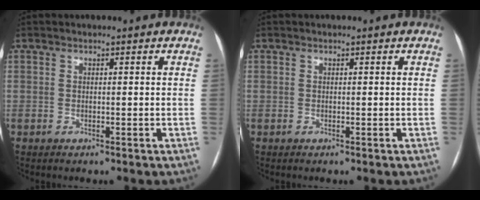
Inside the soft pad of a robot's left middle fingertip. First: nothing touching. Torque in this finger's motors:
{"motor_torque": [-0.01, 0.16, 0.04, 0.01]}